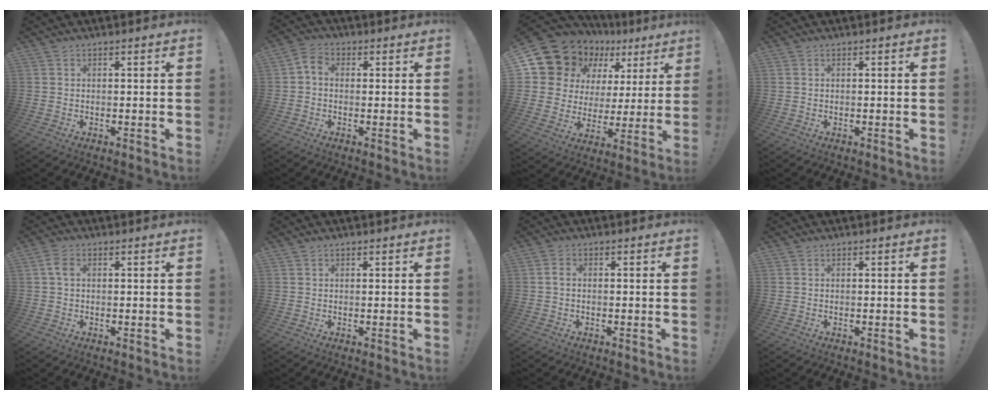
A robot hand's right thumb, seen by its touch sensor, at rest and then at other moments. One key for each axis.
{"total": 4.7, "fx": 0.3, "fy": 3.5, "fz": 3.1, "tx": -0.057, "ty": 0.013, "tz": 0.009}
{"total": 14.2, "fx": 11.0, "fy": 7.9, "fz": 4.4, "tx": -0.083, "ty": -0.084, "tz": 0.216}
{"total": 0.0}
{"total": 3.3, "fx": 0.6, "fy": 1.9, "fz": 2.6, "tx": -0.043, "ty": 0.003, "tz": 0.011}
{"total": 0.0}
{"total": 1.3, "fx": -0.3, "fy": 0.8, "fz": 1.0, "tx": -0.017, "ty": 0.007, "tz": -0.005}
{"total": 0.0}